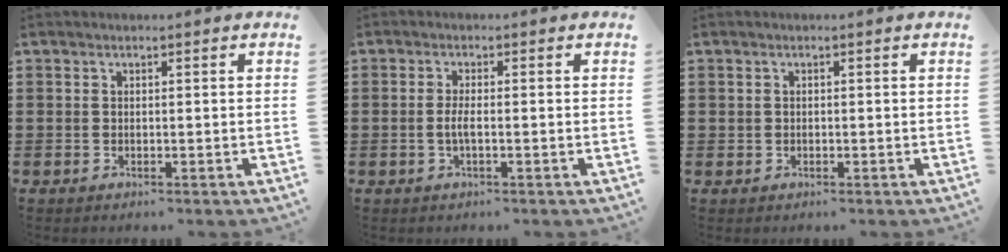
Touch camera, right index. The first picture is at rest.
{"total": 2.2, "force": [-0.5, 0.3, 2.2], "torque": [-0.055, -0.007, -0.014]}
{"total": 0.5, "force": [0.1, 0.5, 0.1], "torque": [-0.003, 0.004, 0.001]}